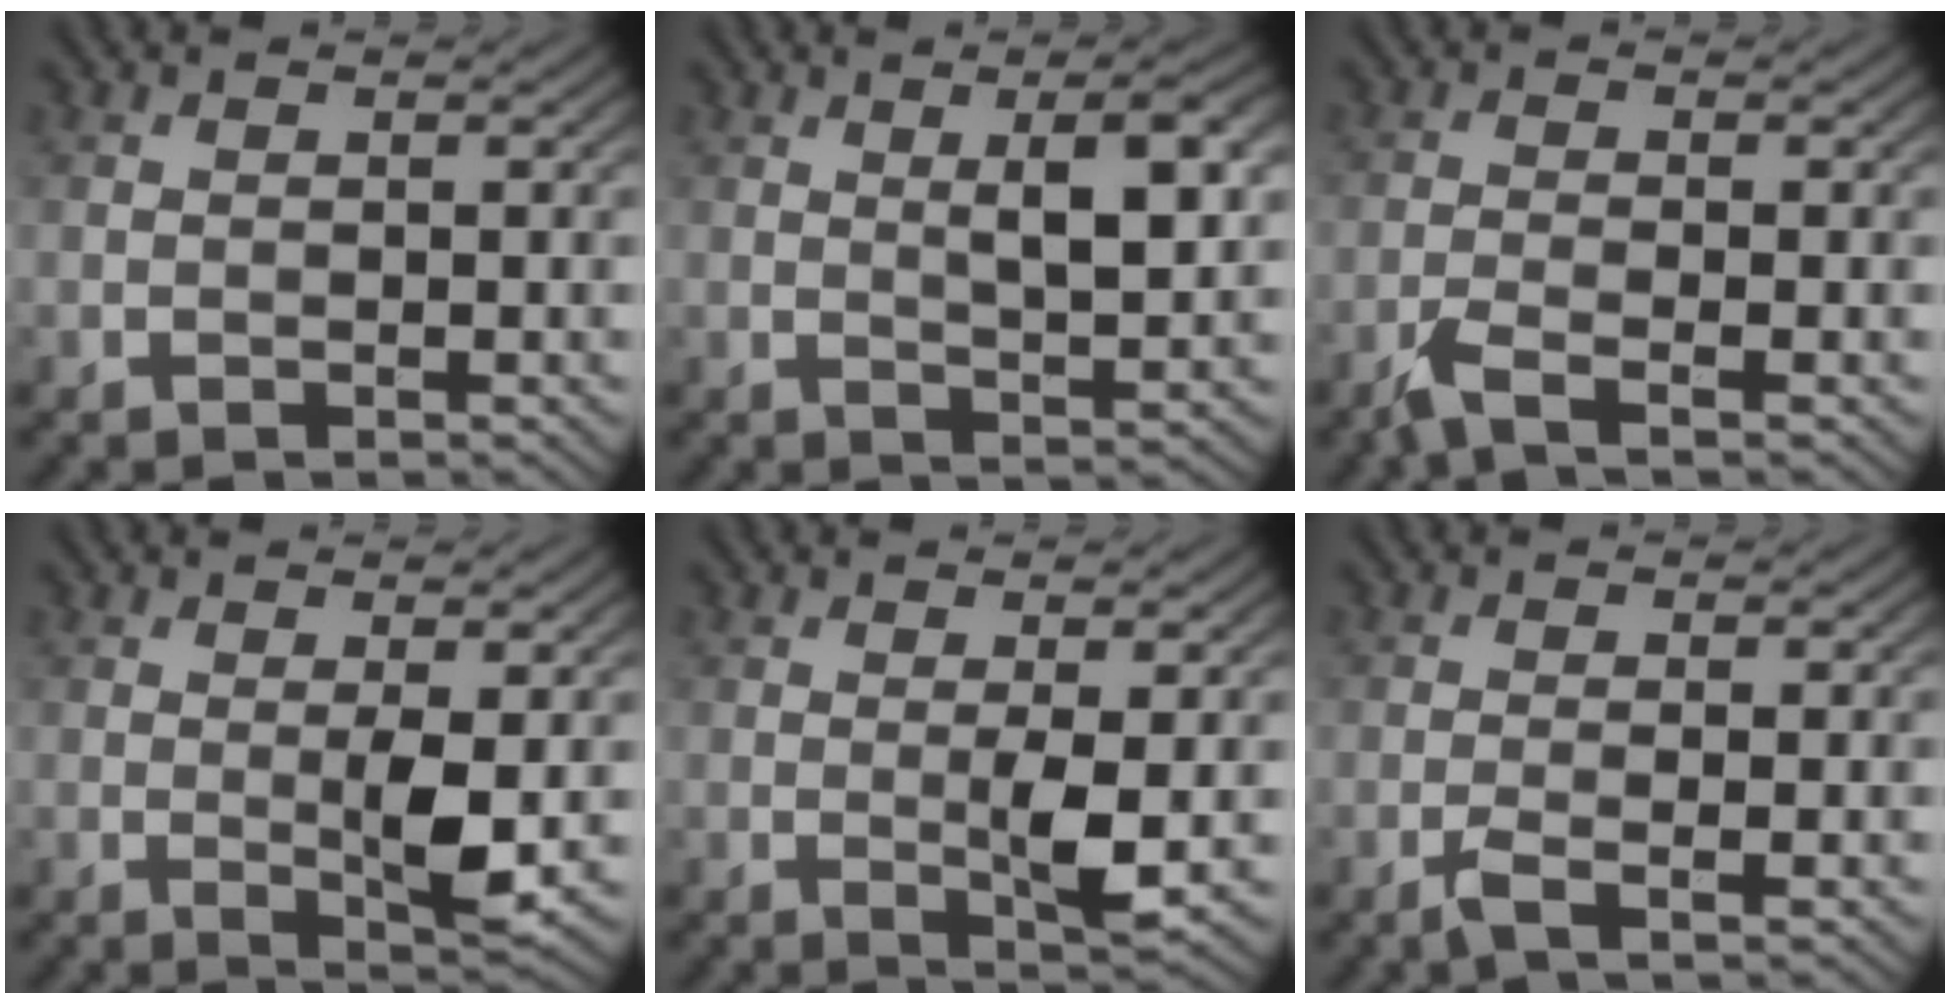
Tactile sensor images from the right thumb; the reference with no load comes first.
{"total": 6.4, "force": [1.8, 1.8, 5.9], "torque": [-0.094, 0.005, 0.031]}
{"total": 3.0, "force": [-2.1, 0.3, 2.2], "torque": [-0.045, 0.000, -0.056]}
{"total": 3.6, "force": [0.3, 0.7, 3.5], "torque": [-0.070, -0.008, 0.007]}
{"total": 3.1, "force": [0.2, 0.4, 3.1], "torque": [-0.064, -0.008, 0.005]}
{"total": 1.9, "force": [-0.9, 0.1, 1.7], "torque": [-0.037, 0.005, -0.025]}